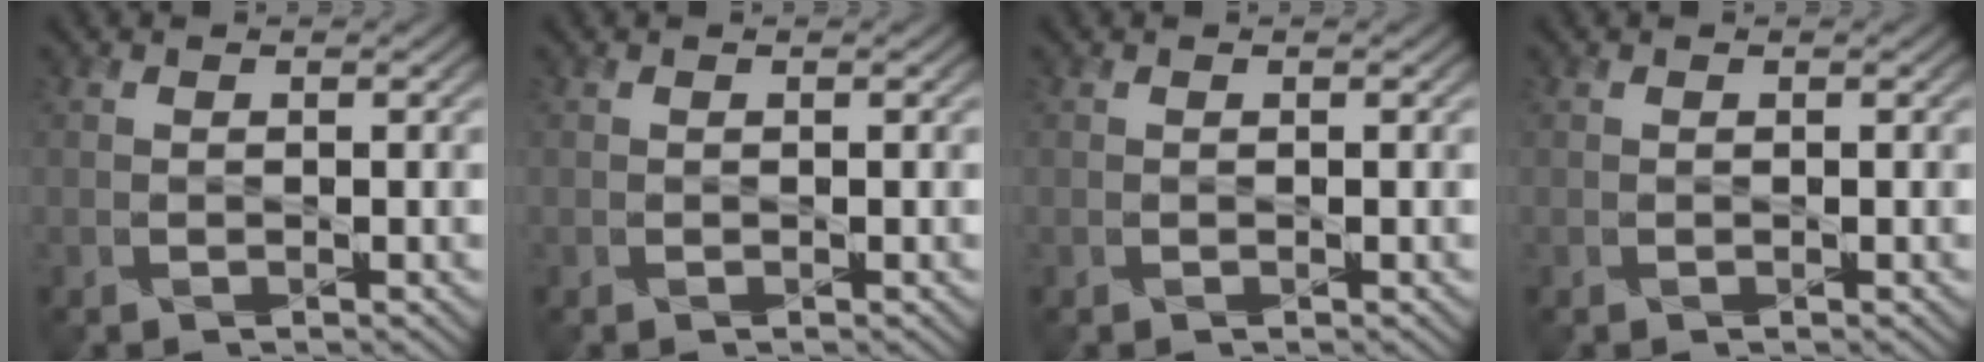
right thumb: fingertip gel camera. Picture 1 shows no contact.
{"total": 0.0}
{"total": 0.0}
{"total": 0.0}